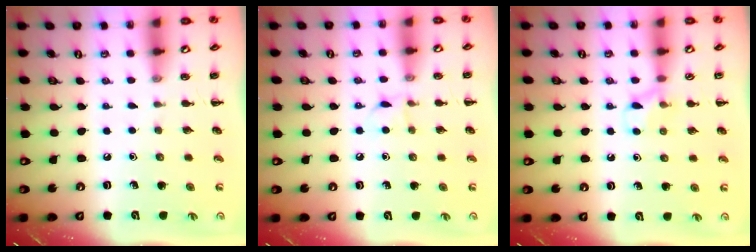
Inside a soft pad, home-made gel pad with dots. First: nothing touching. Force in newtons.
{"total": 5.6, "press": 5.5, "slide": 1.4}
{"total": 7.8, "press": 7.5, "slide": 2.2}